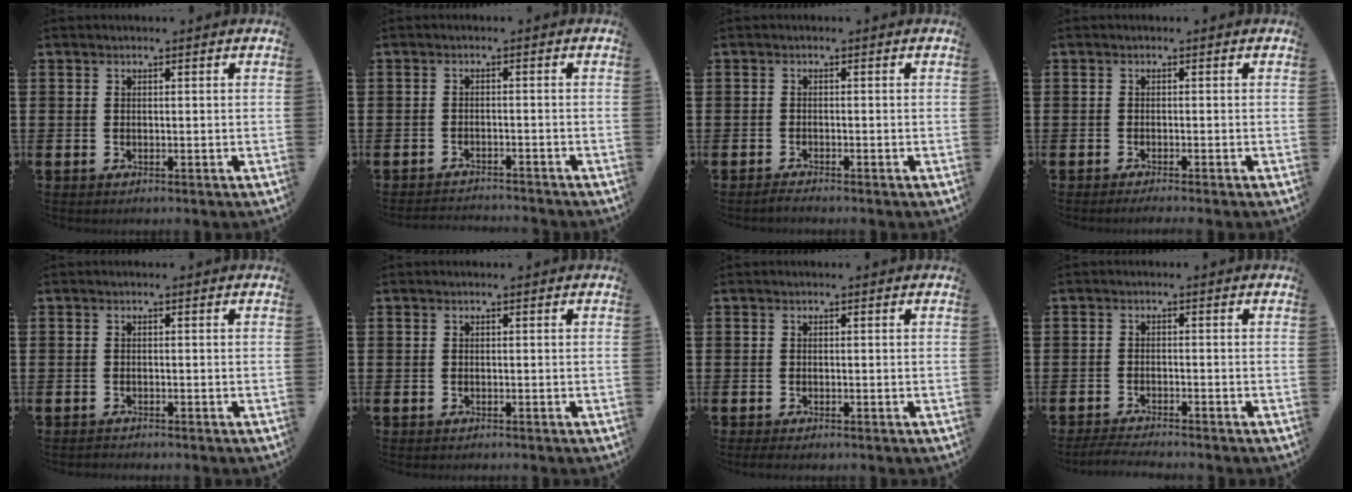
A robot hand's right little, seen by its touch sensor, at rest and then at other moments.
{"total": 1.6, "force": [-1.6, -0.1, -0.1], "torque": [-0.002, 0.004, -0.034]}
{"total": 0.9, "force": [-0.8, 0.0, 0.4], "torque": [-0.008, -0.003, -0.015]}
{"total": 0.7, "force": [-0.6, -0.1, 0.4], "torque": [-0.006, -0.003, -0.012]}
{"total": 0.5, "force": [-0.5, 0.0, -0.1], "torque": [0.000, -0.002, -0.011]}
{"total": 0.0}
{"total": 0.6, "force": [-0.4, 0.1, 0.4], "torque": [-0.007, -0.001, -0.008]}
{"total": 2.0, "force": [-1.9, -0.1, 0.6], "torque": [-0.009, 0.004, -0.038]}